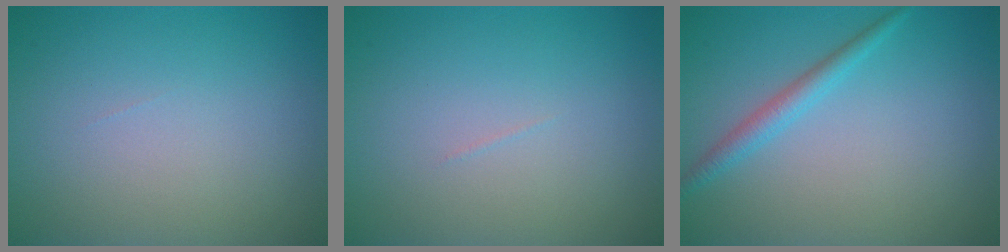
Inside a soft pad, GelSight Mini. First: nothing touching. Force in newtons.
{"total": 0.0}
{"total": 1.9, "press": 1.9, "slide": 0.1}